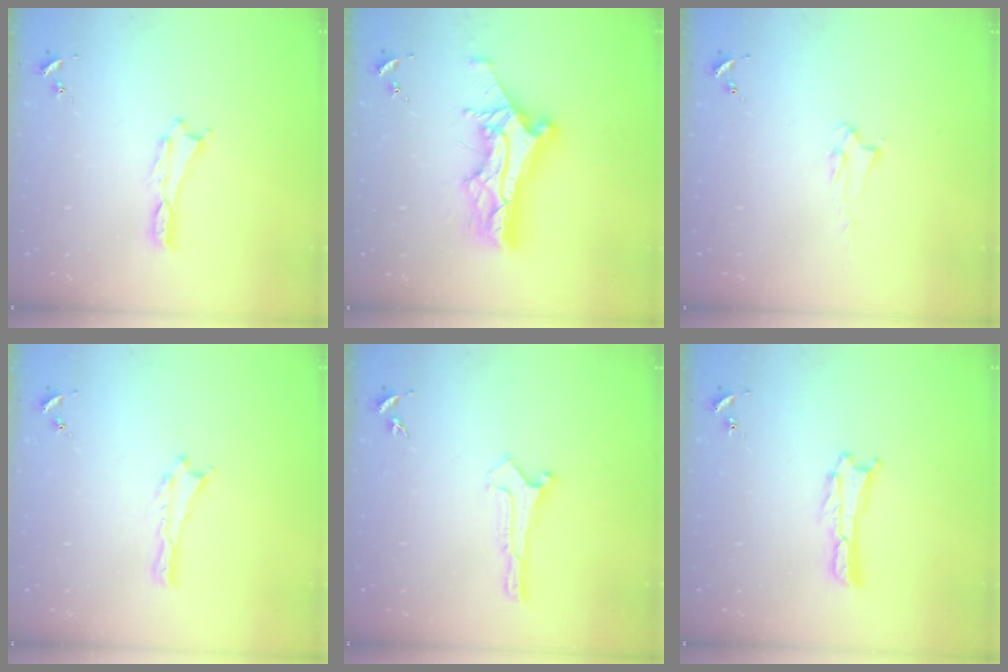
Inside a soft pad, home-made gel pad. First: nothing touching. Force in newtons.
{"total": 11.5, "press": 11.5, "slide": 0.8}
{"total": 2.2, "press": 2.2, "slide": 0.2}
{"total": 0.0}
{"total": 0.0}
{"total": 0.0}